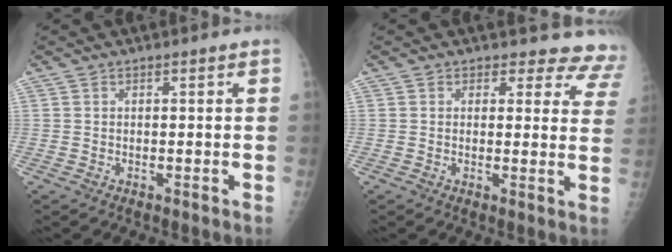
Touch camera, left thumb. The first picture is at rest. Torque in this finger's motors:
{"motor_torque": [-0.22, 0.24, -0.21, -0.08, 0.03]}